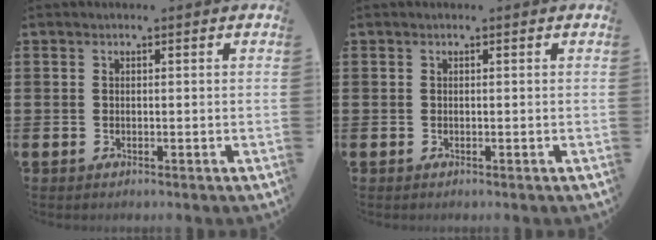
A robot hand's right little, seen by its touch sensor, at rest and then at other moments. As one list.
[{"total": 0.0}]